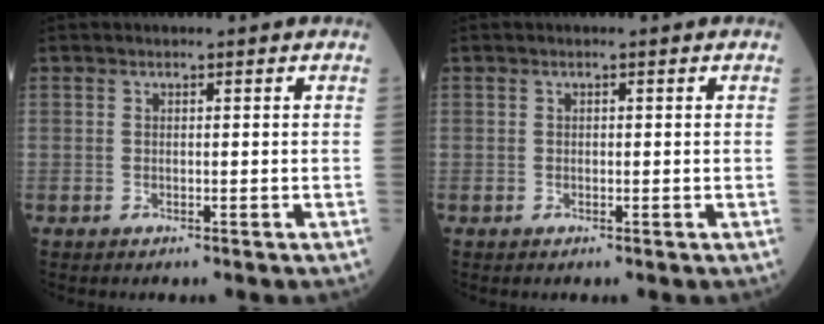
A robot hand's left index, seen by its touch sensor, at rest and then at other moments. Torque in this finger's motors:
{"motor_torque": [-0.33, 0.09, -0.06, -0.01]}